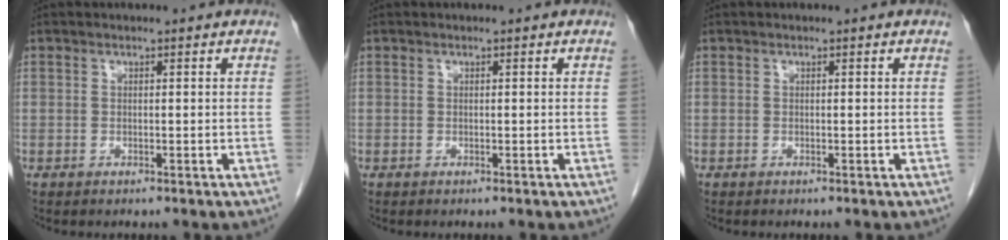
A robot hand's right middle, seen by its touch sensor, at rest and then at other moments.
{"total": 0.0}
{"total": 0.0}